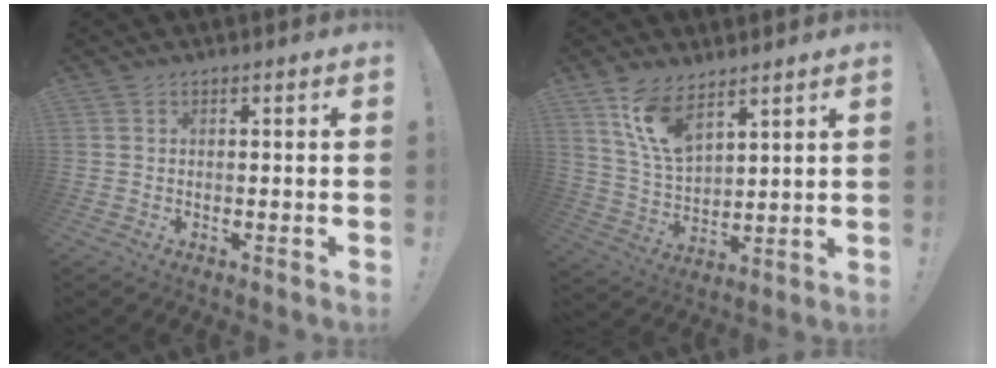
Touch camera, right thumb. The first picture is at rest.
{"total": 11.7, "force": [8.0, 5.4, 6.5], "torque": [-0.141, -0.033, 0.158]}